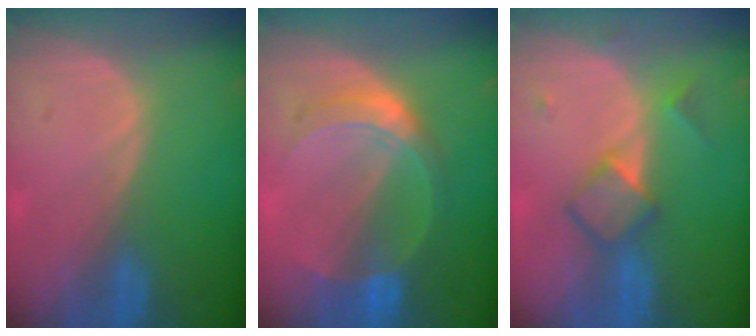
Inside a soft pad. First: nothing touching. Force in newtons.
{"total": 6.3, "press": 6.3, "slide": 0.1}
{"total": 4.8, "press": 4.6, "slide": 1.4}